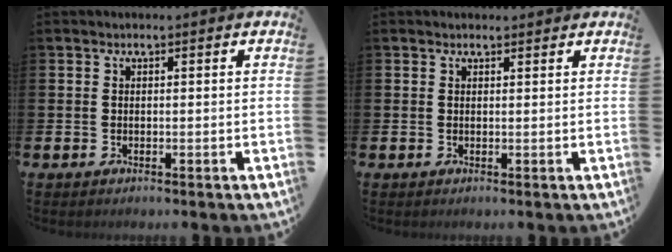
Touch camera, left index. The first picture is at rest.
{"total": 0.7, "force": [0.6, 0.2, 0.2], "torque": [0.006, -0.001, 0.009]}